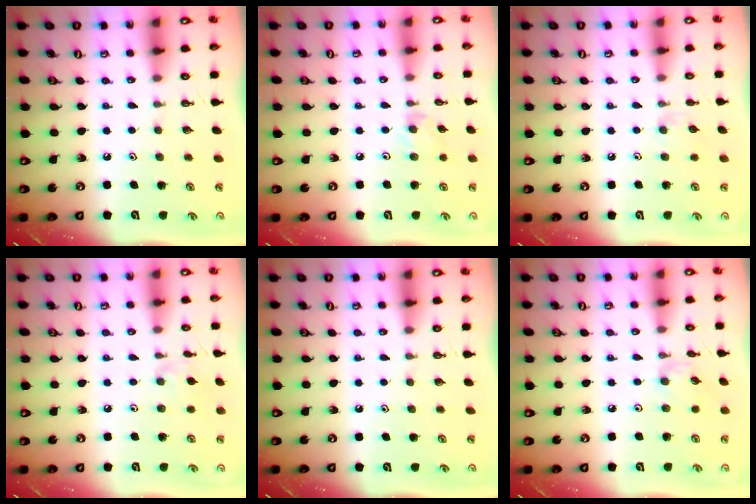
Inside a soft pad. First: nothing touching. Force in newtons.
{"total": 3.9, "press": 3.9, "slide": 0.6}
{"total": 4.4, "press": 4.3, "slide": 0.6}
{"total": 2.6, "press": 2.6, "slide": 0.4}
{"total": 0.0}
{"total": 1.5, "press": 1.4, "slide": 0.4}